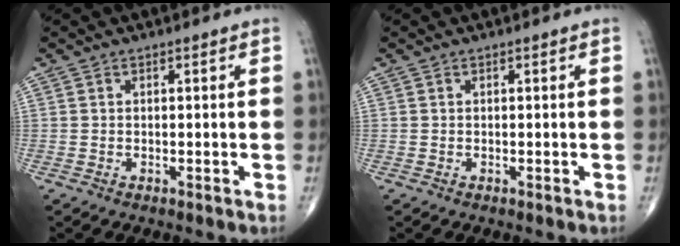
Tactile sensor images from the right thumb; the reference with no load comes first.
{"total": 0.0}